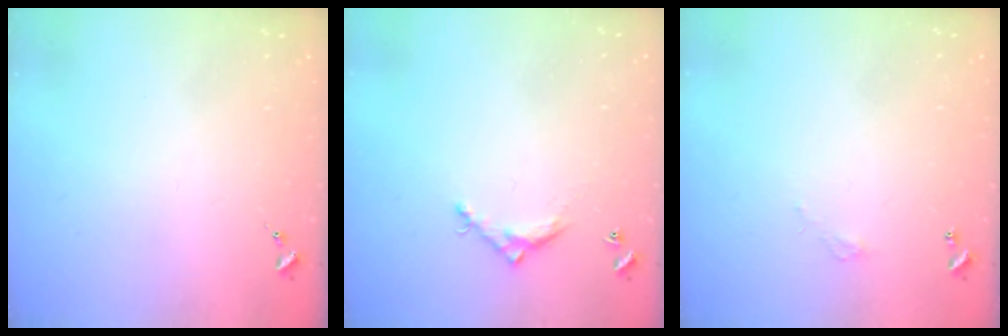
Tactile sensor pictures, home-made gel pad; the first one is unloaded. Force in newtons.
{"total": 5.5, "press": 5.5, "slide": 0.3}
{"total": 2.7, "press": 2.7, "slide": 0.2}